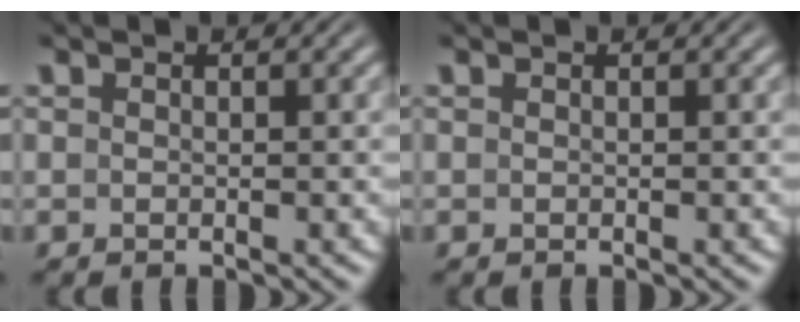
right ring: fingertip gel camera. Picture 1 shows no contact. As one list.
[{"total": 0.0}]